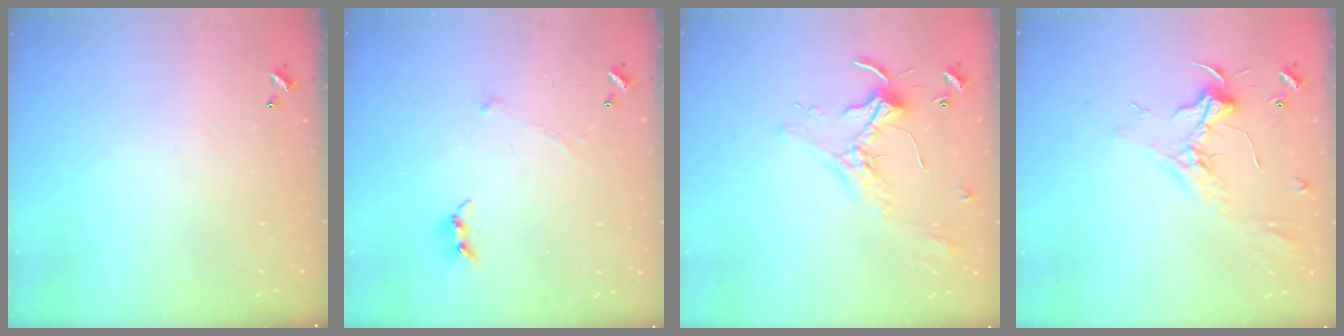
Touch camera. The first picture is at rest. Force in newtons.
{"total": 0.6, "press": 0.4, "slide": 0.4}
{"total": 2.1, "press": 2.1, "slide": 0.4}
{"total": 2.3, "press": 2.2, "slide": 0.6}